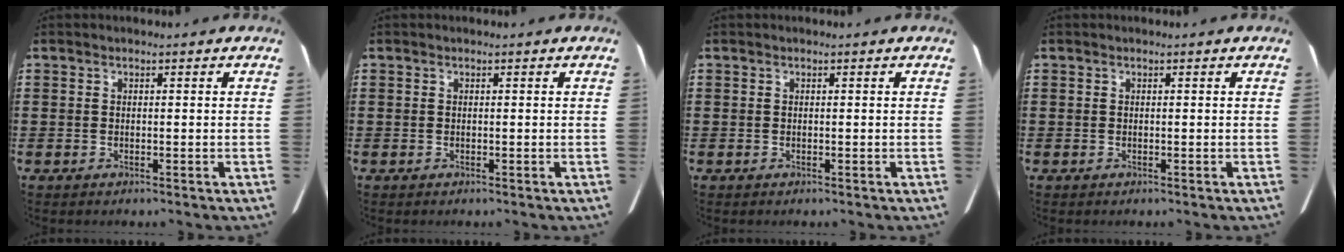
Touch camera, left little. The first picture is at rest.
{"total": 0.0}
{"total": 0.0}
{"total": 0.0}